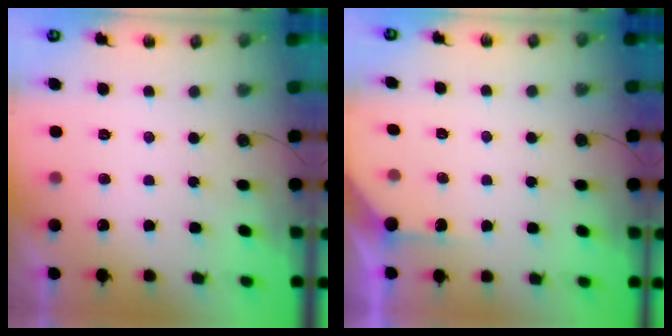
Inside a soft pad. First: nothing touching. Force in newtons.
{"total": 2.3, "press": 2.3, "slide": 0.2}